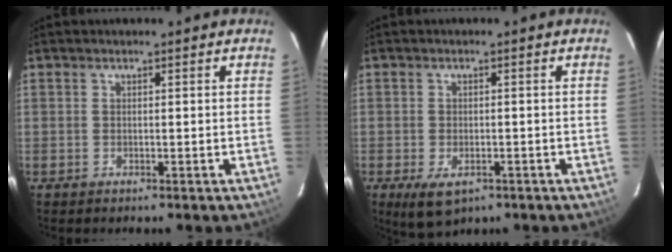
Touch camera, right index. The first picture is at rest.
{"total": 5.7, "force": [-2.9, 3.2, 3.7], "torque": [-0.076, -0.022, -0.042]}